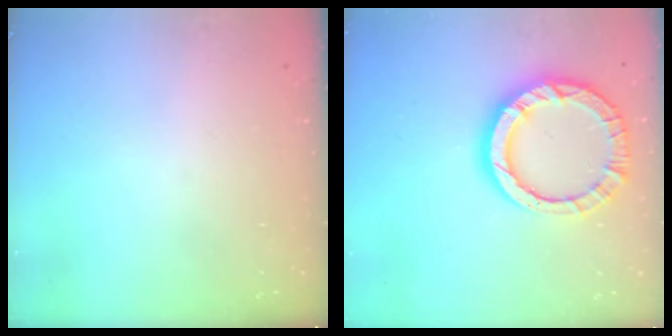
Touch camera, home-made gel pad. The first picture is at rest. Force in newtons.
{"total": 13.7, "press": 13.6, "slide": 1.4}